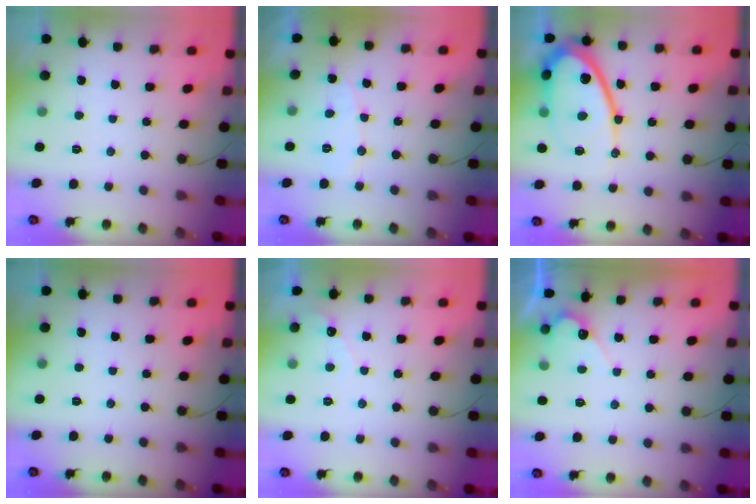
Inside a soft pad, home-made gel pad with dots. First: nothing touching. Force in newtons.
{"total": 6.5, "press": 6.5, "slide": 0.6}
{"total": 18.1, "press": 18.0, "slide": 1.8}
{"total": 0.0}
{"total": 2.8, "press": 2.8, "slide": 0.1}
{"total": 5.1, "press": 5.1, "slide": 0.4}